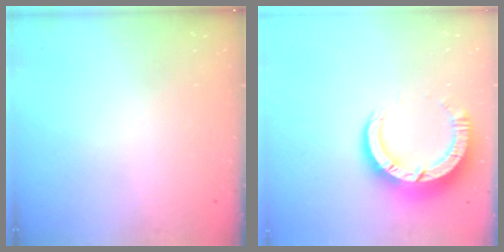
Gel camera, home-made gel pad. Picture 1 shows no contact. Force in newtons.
{"total": 10.4, "press": 10.4, "slide": 1.1}